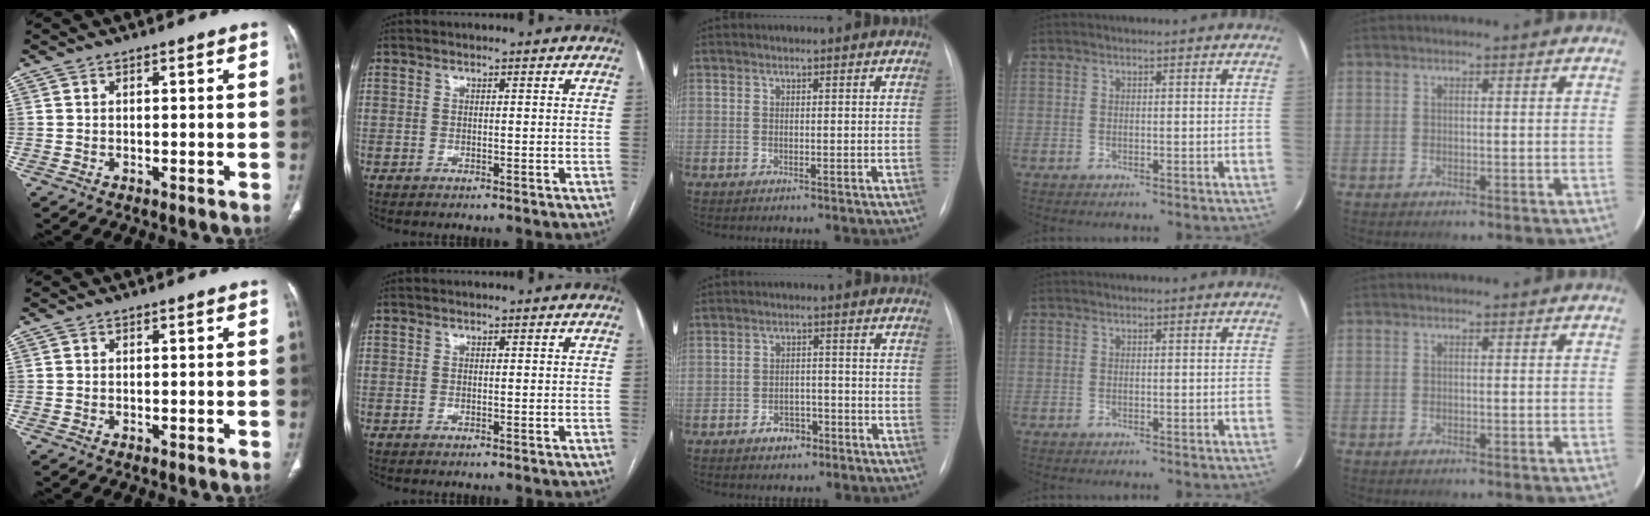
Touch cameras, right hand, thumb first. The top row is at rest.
{"middle": {"total": 3.7, "force": [-2.3, 2.3, 1.8], "torque": [-0.026, 0.007, -0.030]}}